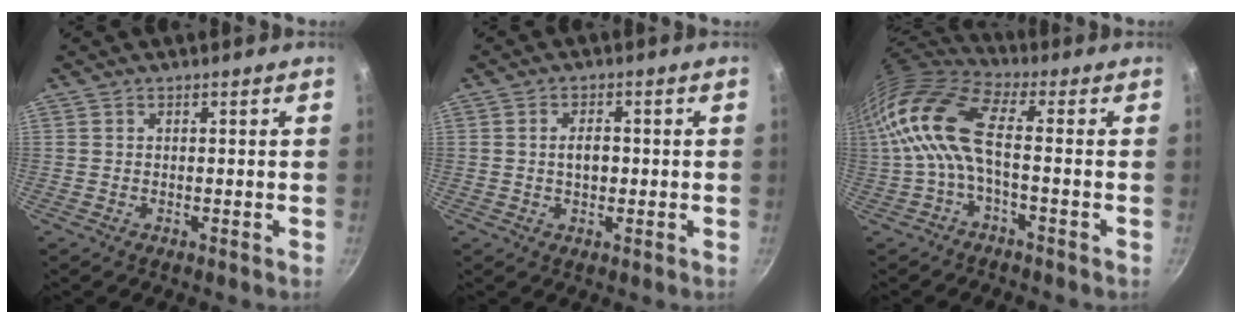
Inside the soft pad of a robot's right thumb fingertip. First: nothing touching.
{"total": 3.5, "force": [0.0, 2.1, 2.8], "torque": [-0.035, 0.007, 0.000]}
{"total": 12.8, "force": [-0.5, 5.1, 11.7], "torque": [-0.251, 0.022, -0.025]}